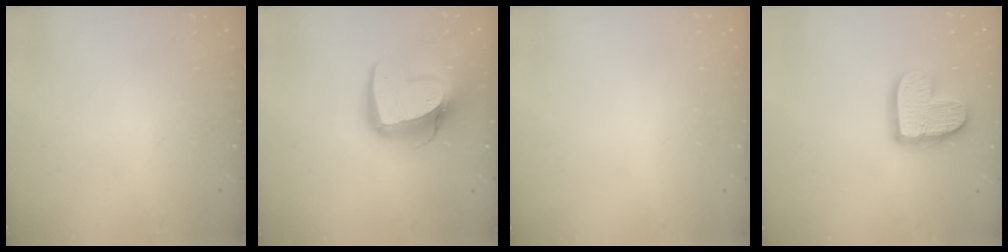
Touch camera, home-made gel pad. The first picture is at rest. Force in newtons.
{"total": 15.5, "press": 15.4, "slide": 1.8}
{"total": 0.0}
{"total": 14.2, "press": 14.2, "slide": 1.1}